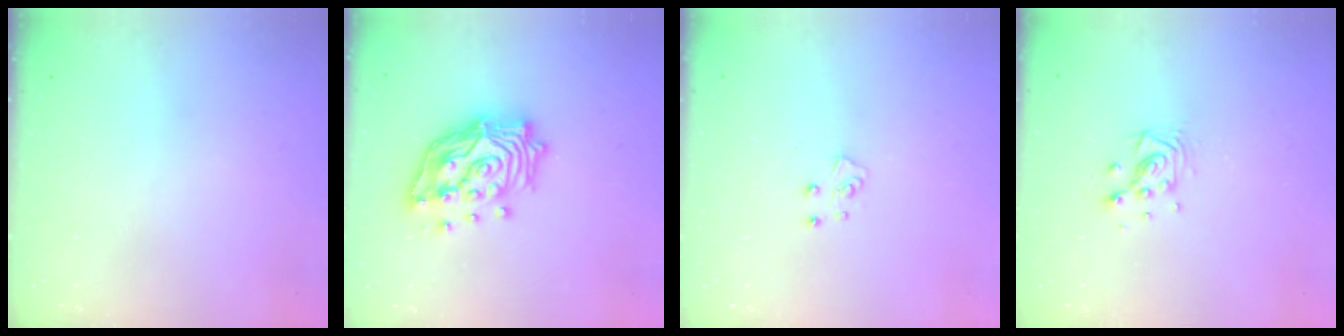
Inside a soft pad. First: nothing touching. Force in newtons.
{"total": 16.9, "press": 16.7, "slide": 2.3}
{"total": 5.1, "press": 5.1, "slide": 0.4}
{"total": 7.7, "press": 7.3, "slide": 2.4}